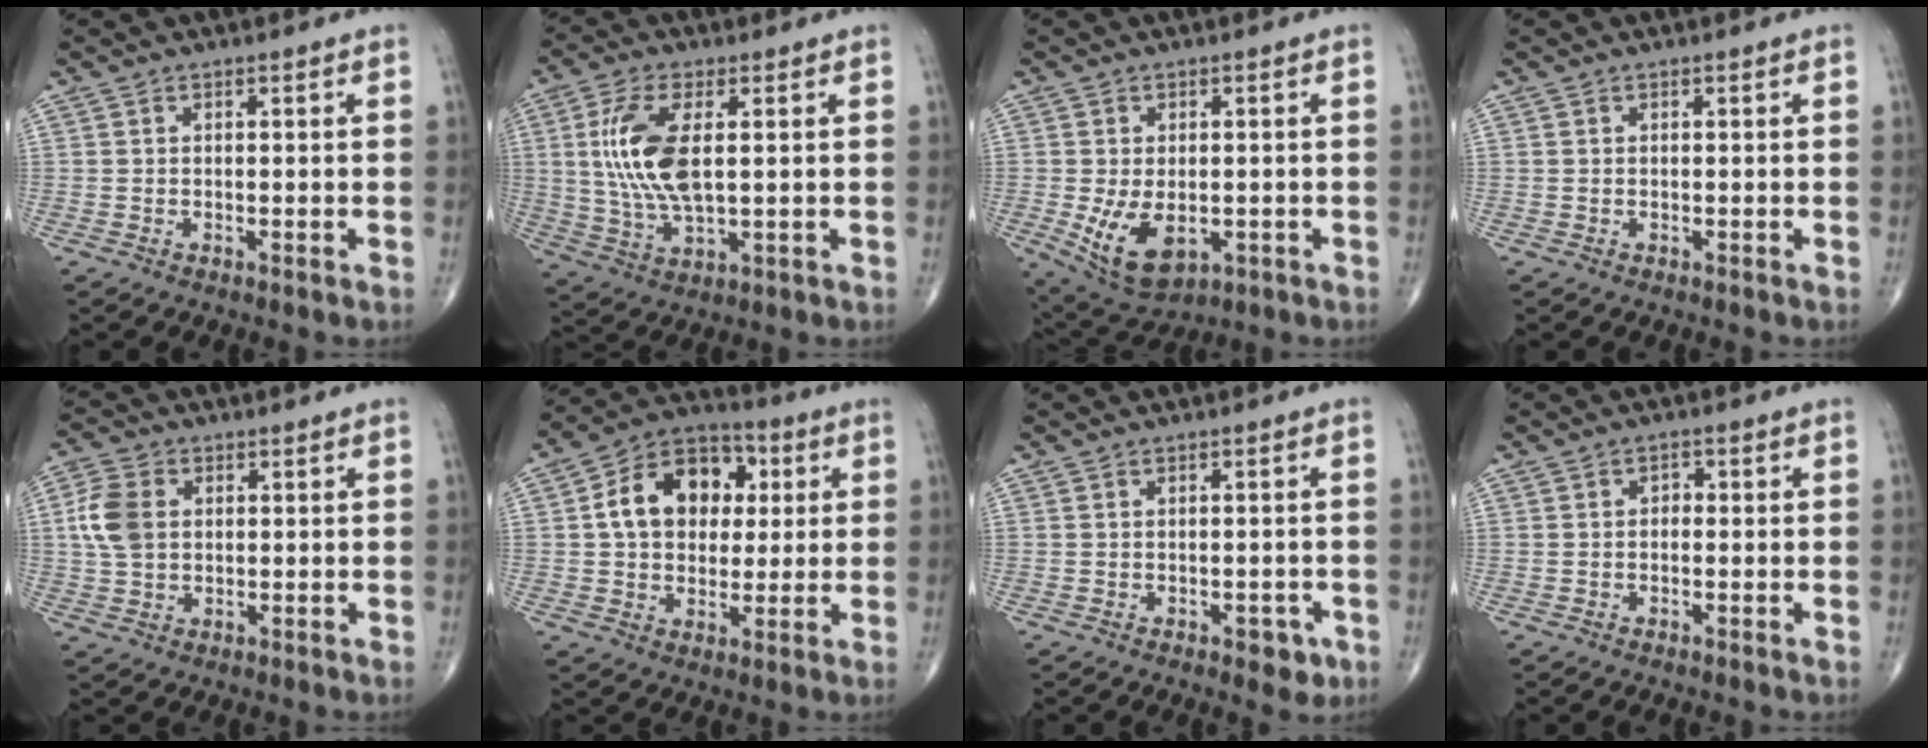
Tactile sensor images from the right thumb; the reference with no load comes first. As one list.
[{"total": 12.6, "force": [2.0, 5.5, 11.2], "torque": [-0.237, -0.008, 0.044]}, {"total": 9.5, "force": [-2.0, 5.7, 7.3], "torque": [-0.122, -0.010, -0.017]}, {"total": 0.0}, {"total": 7.6, "force": [1.0, 5.5, 5.1], "torque": [-0.104, 0.007, 0.018]}, {"total": 15.3, "force": [2.7, 11.2, 10.1], "torque": [-0.126, 0.014, 0.034]}, {"total": 3.6, "force": [-1.7, 1.9, 2.6], "torque": [-0.013, 0.006, -0.019]}, {"total": 1.3, "force": [-0.3, 1.0, 0.7], "torque": [0.001, 0.003, -0.010]}]